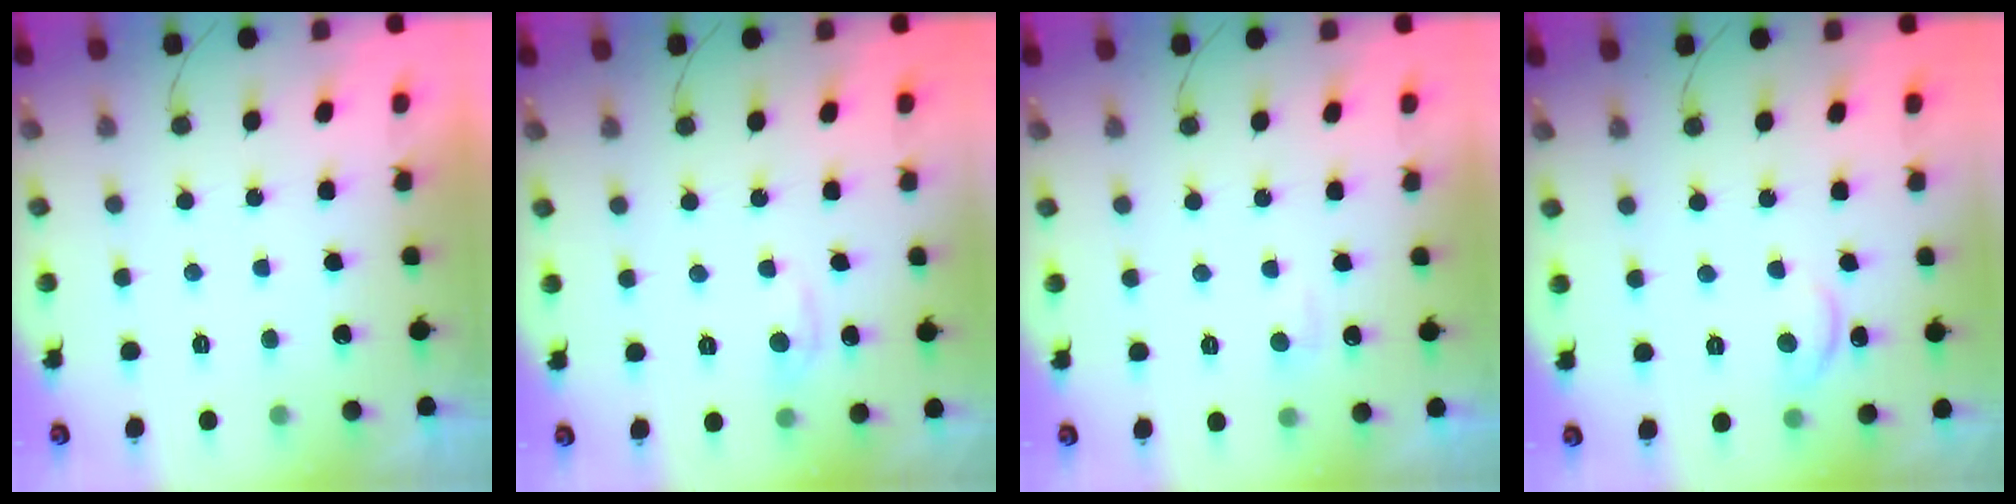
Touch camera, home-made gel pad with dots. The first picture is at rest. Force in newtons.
{"total": 3.2, "press": 3.1, "slide": 0.5}
{"total": 3.3, "press": 3.3, "slide": 0.4}
{"total": 7.0, "press": 7.0, "slide": 0.7}